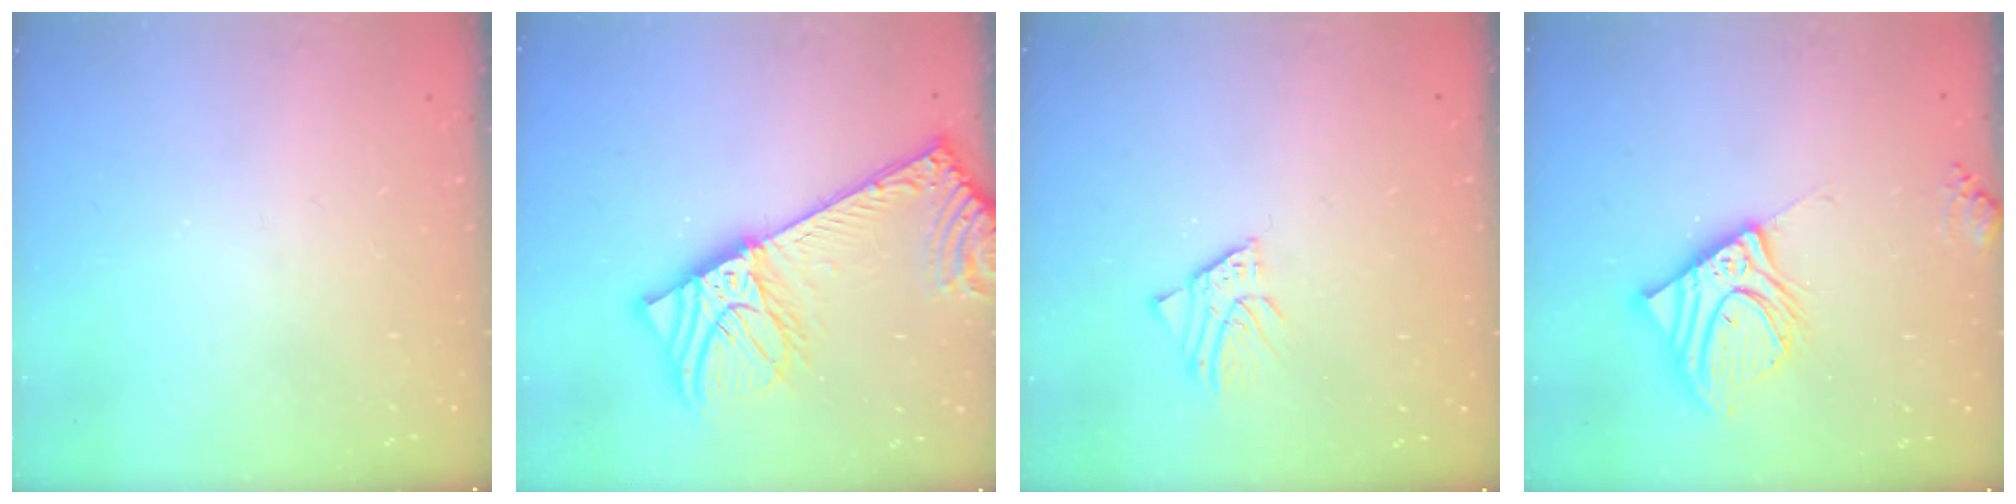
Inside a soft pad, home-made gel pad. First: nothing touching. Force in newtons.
{"total": 14.5, "press": 14.2, "slide": 2.6}
{"total": 1.4, "press": 1.4, "slide": 0.1}
{"total": 14.6, "press": 14.4, "slide": 2.6}